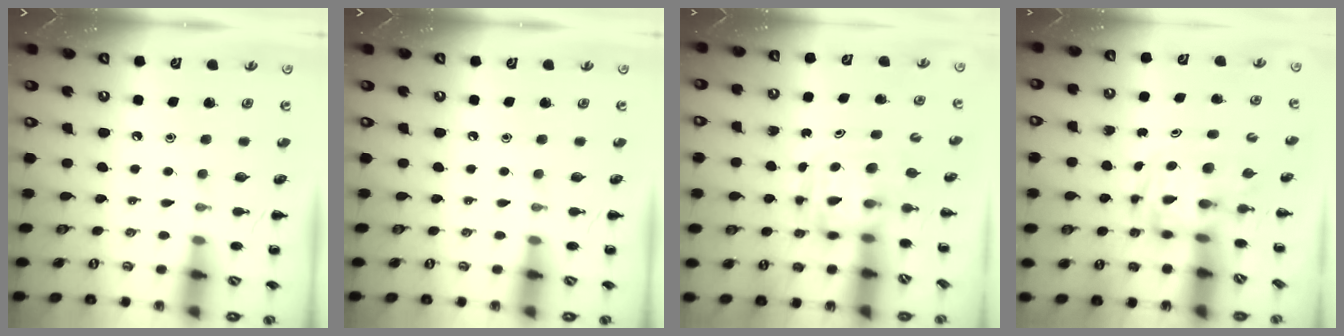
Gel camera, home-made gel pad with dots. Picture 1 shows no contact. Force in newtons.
{"total": 0.0}
{"total": 3.8, "press": 3.8, "slide": 0.2}
{"total": 2.9, "press": 2.9, "slide": 0.5}